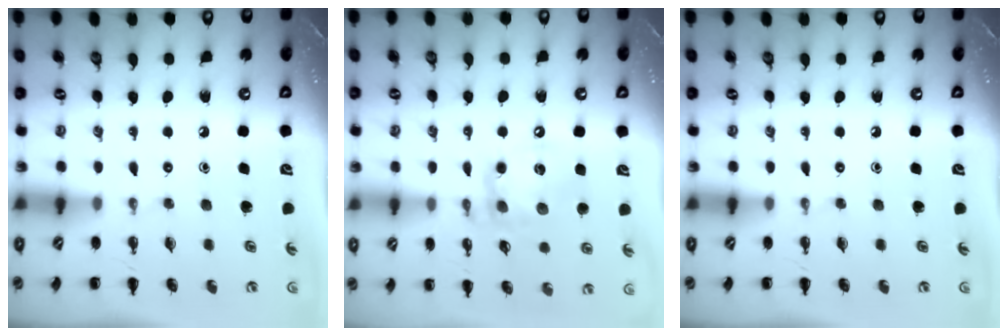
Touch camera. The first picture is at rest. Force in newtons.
{"total": 14.7, "press": 14.5, "slide": 2.0}
{"total": 0.0}